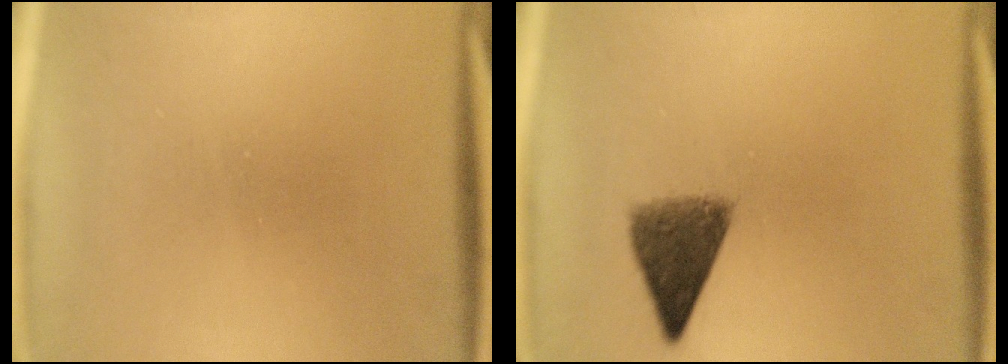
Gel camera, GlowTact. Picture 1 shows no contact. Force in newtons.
{"total": 6.3}